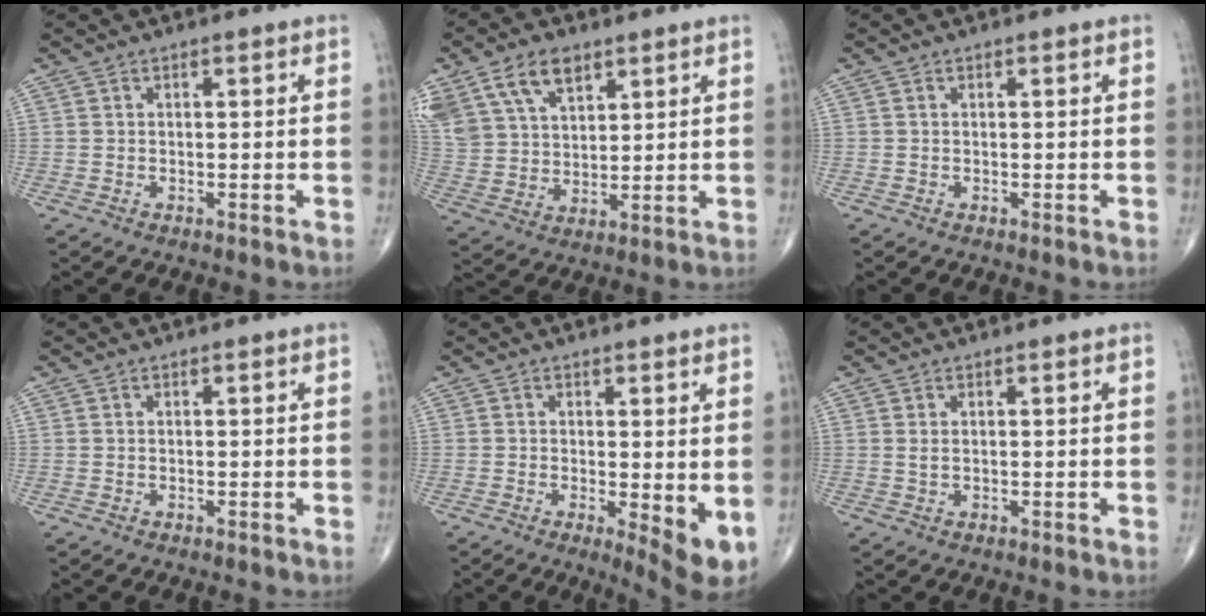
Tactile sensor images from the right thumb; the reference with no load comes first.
{"total": 15.4, "force": [8.6, 9.6, 8.4], "torque": [-0.170, -0.005, 0.171]}
{"total": 0.0}
{"total": 0.0}
{"total": 5.8, "force": [-0.2, 1.7, 5.5], "torque": [-0.076, -0.016, -0.003]}
{"total": 1.0, "force": [0.3, 0.5, 0.8], "torque": [-0.018, 0.002, 0.010]}